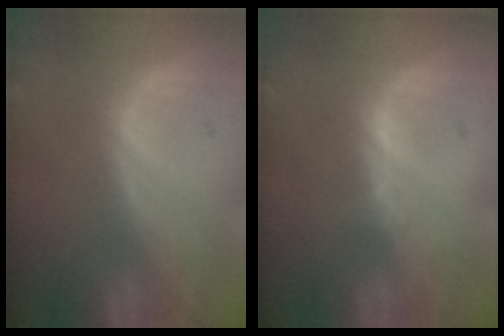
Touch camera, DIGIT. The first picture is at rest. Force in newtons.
{"total": 0.7, "press": 0.7, "slide": 0.2}